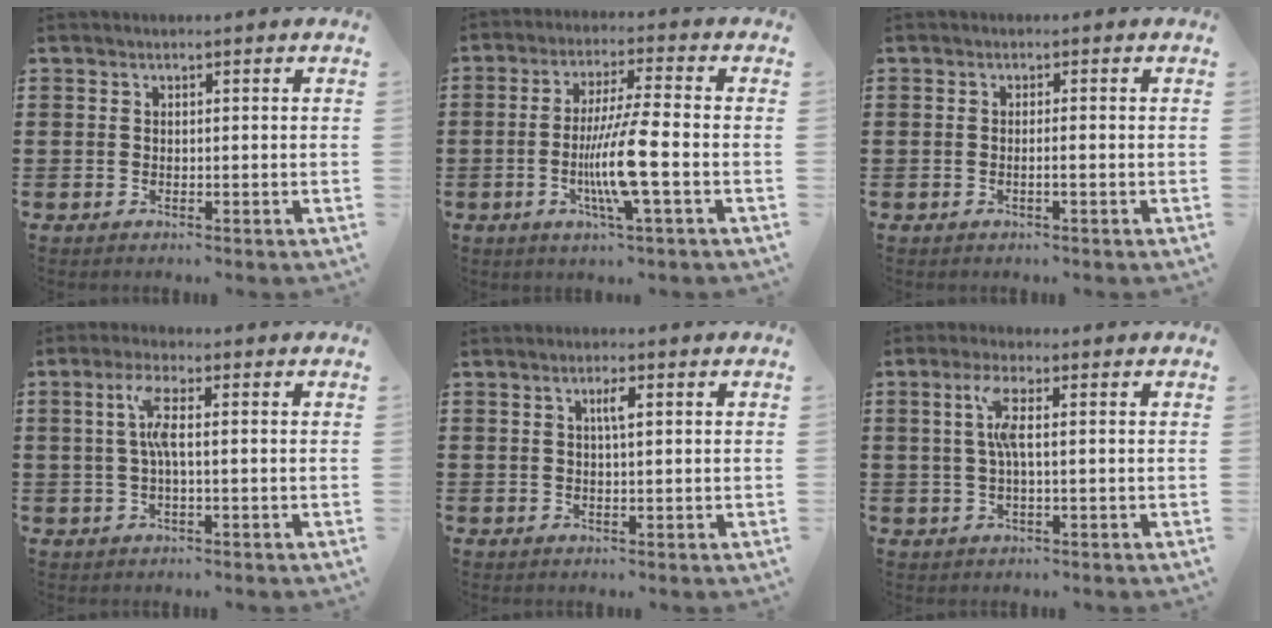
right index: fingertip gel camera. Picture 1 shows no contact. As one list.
[{"total": 9.2, "force": [-2.6, 0.3, 8.9], "torque": [-0.175, -0.018, -0.054]}, {"total": 1.1, "force": [-0.5, -0.2, 1.0], "torque": [-0.017, -0.005, -0.010]}, {"total": 4.6, "force": [0.2, 0.8, 4.5], "torque": [-0.102, -0.001, -0.004]}, {"total": 2.3, "force": [0.6, 0.4, 2.2], "torque": [-0.043, 0.005, 0.008]}, {"total": 4.3, "force": [0.5, 0.7, 4.2], "torque": [-0.097, -0.003, 0.000]}]